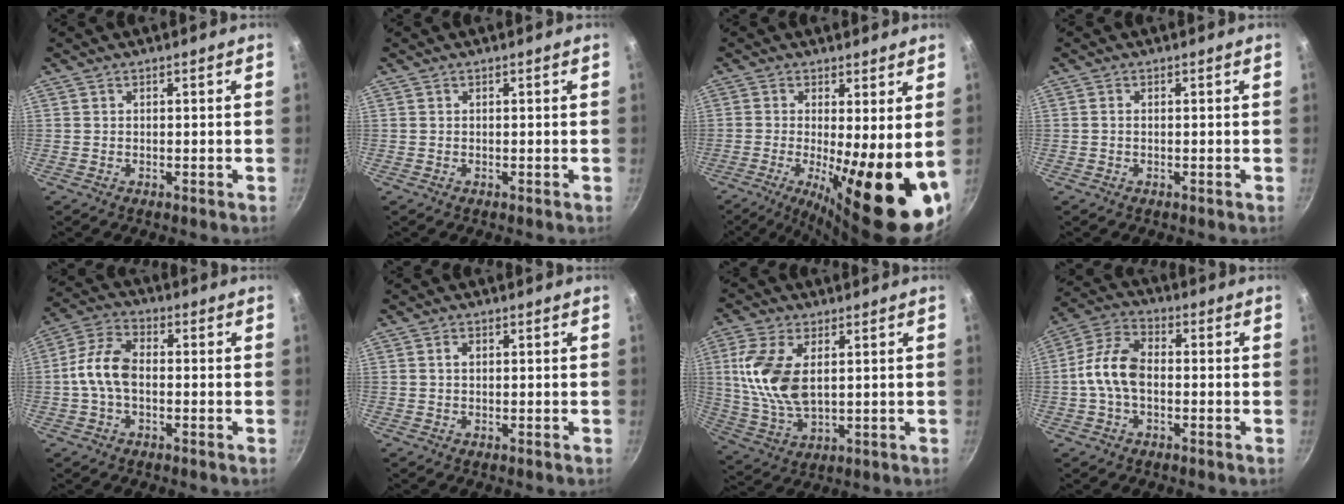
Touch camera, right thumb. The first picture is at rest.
{"total": 0.0}
{"total": 17.7, "force": [-2.7, 4.7, 16.8], "torque": [-0.230, -0.023, -0.033]}
{"total": 0.5, "force": [-0.1, 0.3, 0.4], "torque": [-0.007, 0.004, -0.004]}
{"total": 9.0, "force": [-0.8, 5.3, 7.2], "torque": [-0.138, 0.035, -0.028]}
{"total": 1.2, "force": [0.3, 0.9, 0.8], "torque": [-0.012, 0.005, 0.005]}
{"total": 12.9, "force": [2.5, 7.0, 10.6], "torque": [-0.210, -0.009, 0.055]}
{"total": 9.9, "force": [-1.0, 5.9, 7.8], "torque": [-0.144, 0.036, -0.034]}